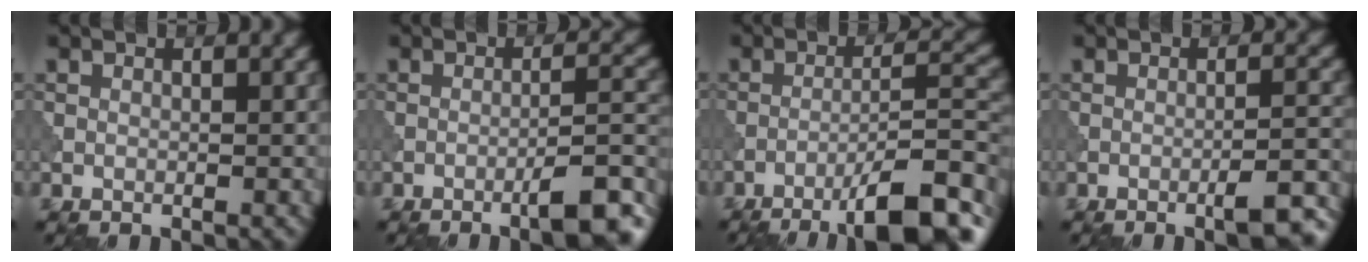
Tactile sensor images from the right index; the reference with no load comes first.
{"total": 6.0, "force": [-3.7, 1.0, 4.7], "torque": [-0.057, 0.013, -0.057]}
{"total": 10.7, "force": [-7.1, 2.2, 7.7], "torque": [-0.110, 0.017, -0.110]}
{"total": 4.6, "force": [-2.8, 0.9, 3.5], "torque": [-0.045, 0.007, -0.044]}